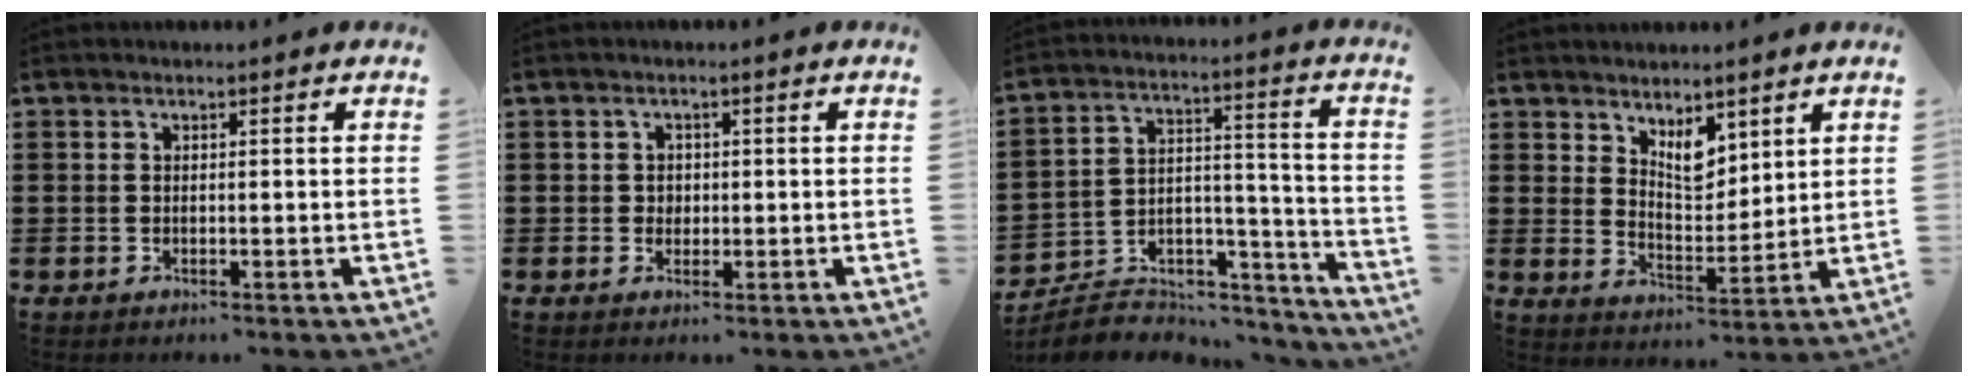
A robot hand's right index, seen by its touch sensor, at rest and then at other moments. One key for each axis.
{"total": 1.5, "fx": 0.1, "fy": 1.5, "fz": 0.4, "tx": -0.014, "ty": 0.007, "tz": -0.001}
{"total": 6.0, "fx": -5.2, "fy": 2.8, "fz": 1.3, "tx": -0.026, "ty": 0.005, "tz": -0.099}
{"total": 5.8, "fx": 4.1, "fy": 2.8, "fz": 3.0, "tx": -0.055, "ty": -0.011, "tz": 0.071}